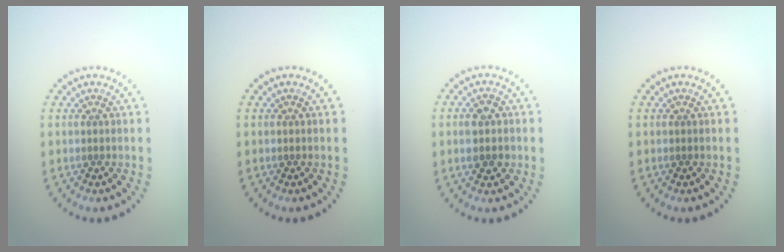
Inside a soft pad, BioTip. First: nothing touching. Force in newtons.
{"total": 0.0}
{"total": 2.6, "press": 2.6, "slide": 0.2}
{"total": 0.0}